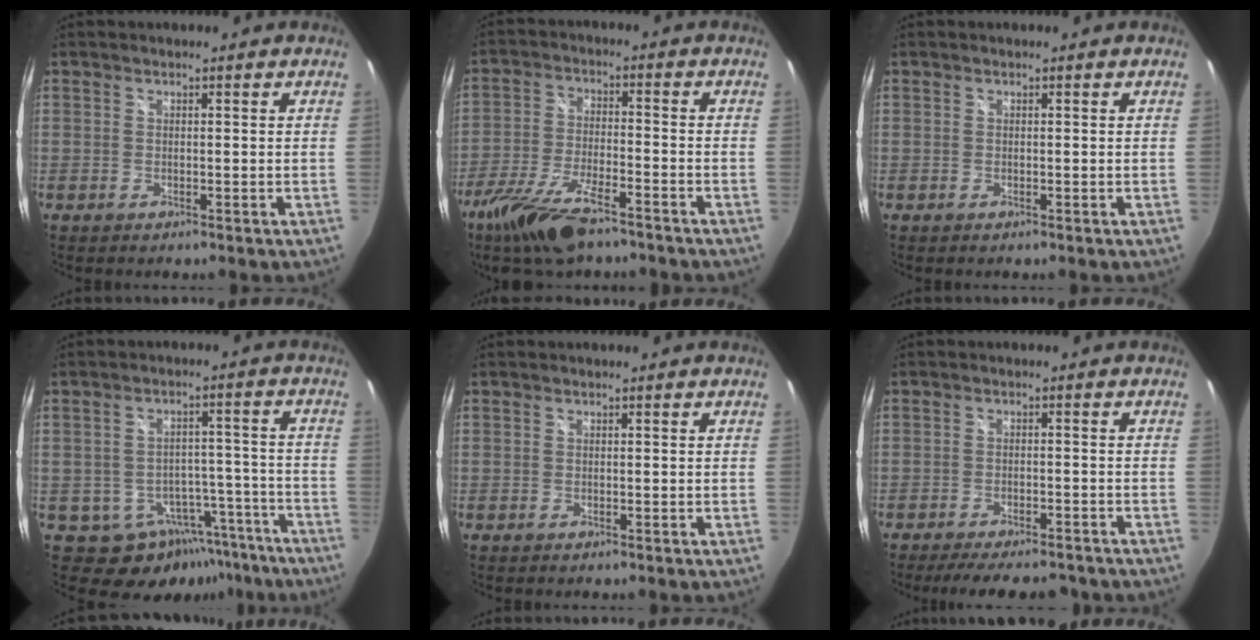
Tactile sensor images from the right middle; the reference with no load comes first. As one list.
[{"total": 13.3, "force": [-9.8, 3.9, 8.1], "torque": [-0.185, -0.029, -0.185]}, {"total": 0.0}, {"total": 11.6, "force": [-7.7, 8.0, 3.6], "torque": [-0.050, 0.031, -0.072]}, {"total": 0.0}, {"total": 11.6, "force": [-9.8, 3.2, 5.3], "torque": [-0.109, -0.017, -0.138]}]